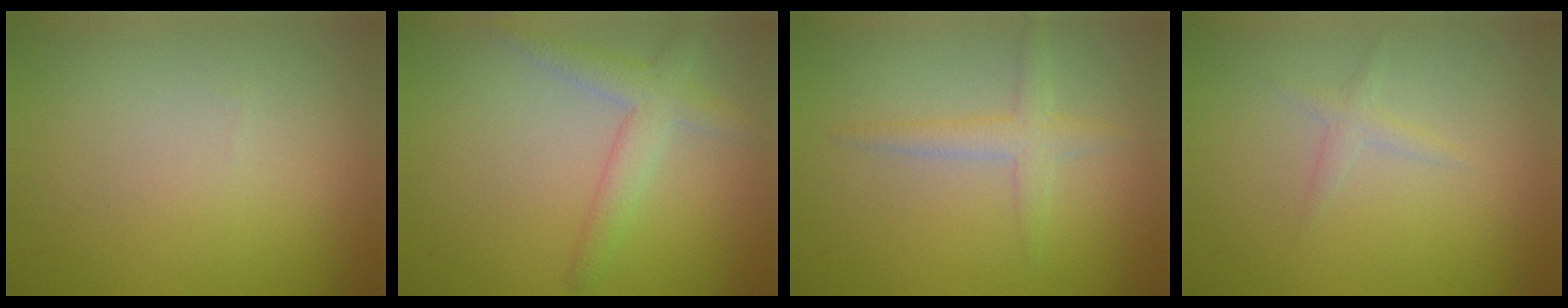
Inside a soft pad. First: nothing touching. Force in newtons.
{"total": 3.2, "press": 3.2, "slide": 0.2}
{"total": 2.2, "press": 2.2, "slide": 0.1}
{"total": 1.0, "press": 1.0, "slide": 0.0}